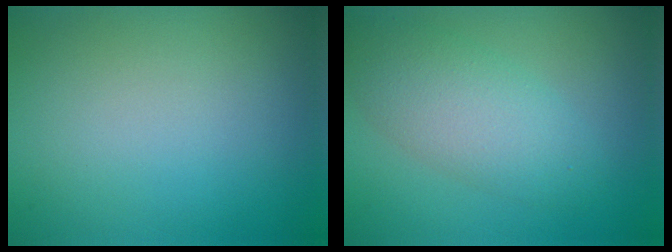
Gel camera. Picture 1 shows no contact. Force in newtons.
{"total": 5.0, "press": 5.0, "slide": 0.2}